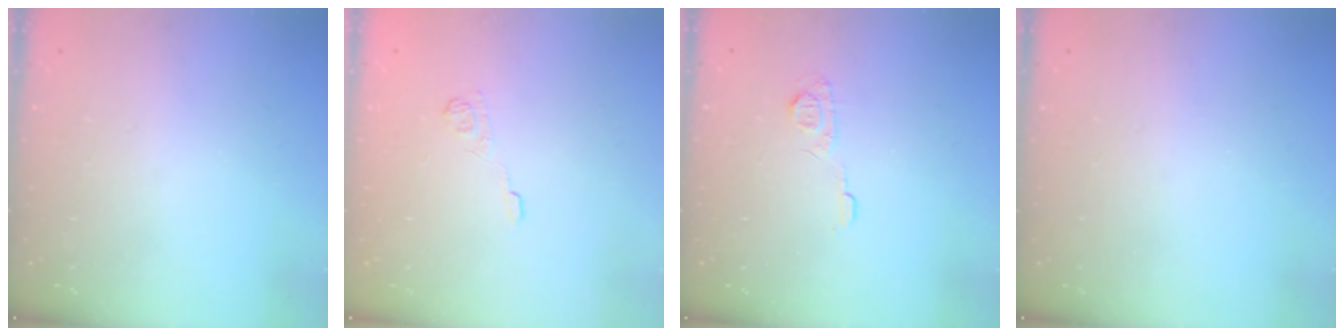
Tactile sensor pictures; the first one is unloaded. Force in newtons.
{"total": 3.7, "press": 3.4, "slide": 1.5}
{"total": 5.7, "press": 5.7, "slide": 0.7}
{"total": 0.0}